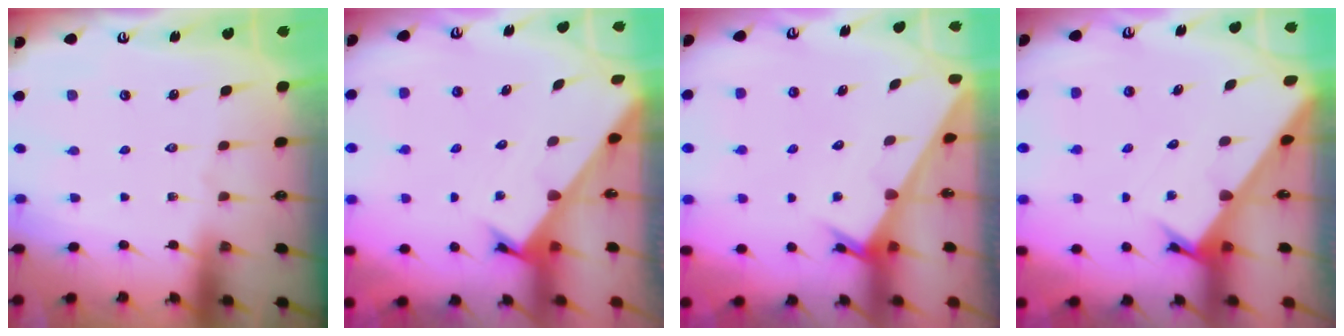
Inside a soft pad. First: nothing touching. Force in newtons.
{"total": 2.3, "press": 2.3, "slide": 0.2}
{"total": 2.4, "press": 2.4, "slide": 0.1}
{"total": 2.8, "press": 2.8, "slide": 0.3}